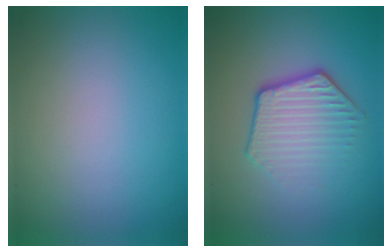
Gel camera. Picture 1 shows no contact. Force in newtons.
{"total": 4.1, "press": 3.1, "slide": 2.6}